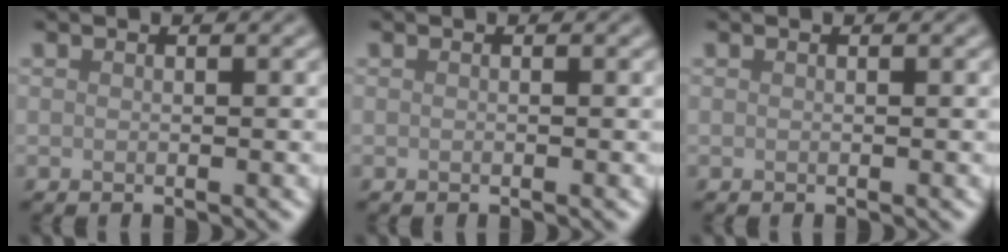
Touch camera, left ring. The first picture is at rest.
{"total": 0.0}
{"total": 0.0}